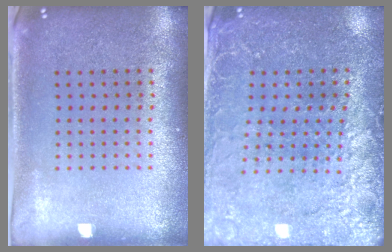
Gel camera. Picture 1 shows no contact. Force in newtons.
{"total": 2.7, "press": 2.7, "slide": 0.5}